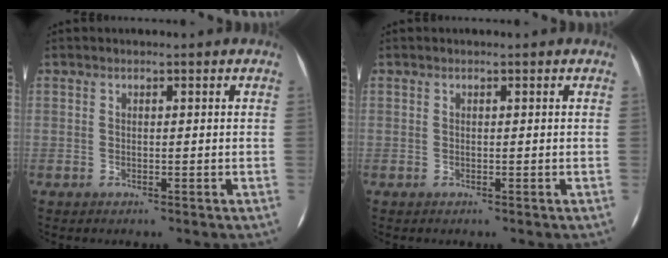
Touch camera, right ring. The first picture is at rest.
{"total": 0.0}